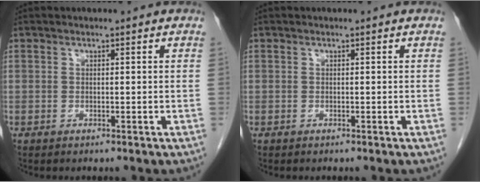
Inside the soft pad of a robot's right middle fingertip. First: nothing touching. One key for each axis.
{"total": 0.0}